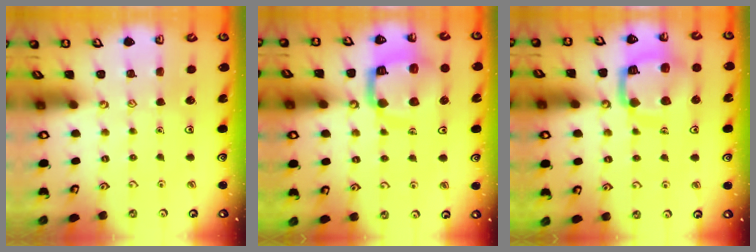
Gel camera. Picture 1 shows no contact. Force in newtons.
{"total": 13.0, "press": 12.9, "slide": 1.5}
{"total": 13.1, "press": 13.0, "slide": 1.5}